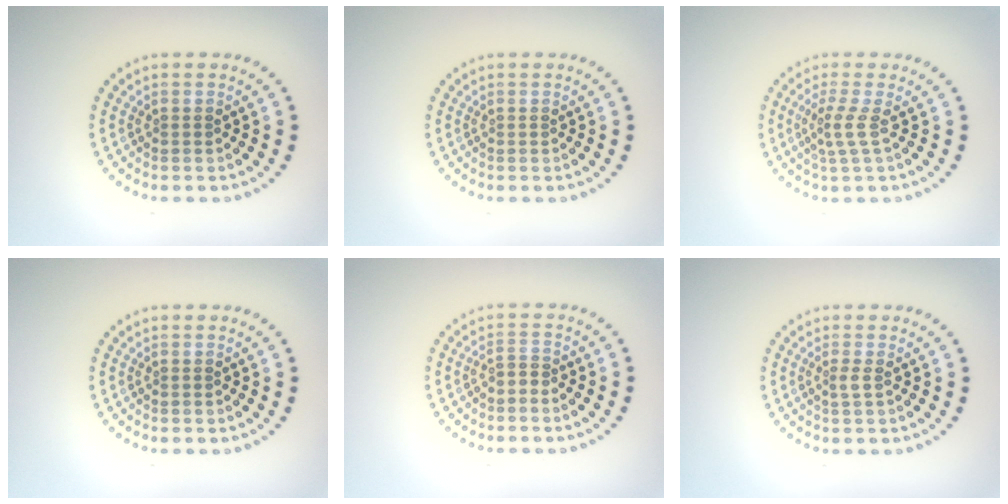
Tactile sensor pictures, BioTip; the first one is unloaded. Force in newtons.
{"total": 0.0}
{"total": 2.1, "press": 1.4, "slide": 1.5}
{"total": 0.0}
{"total": 0.9, "press": 0.6, "slide": 0.6}
{"total": 0.9, "press": 0.6, "slide": 0.7}